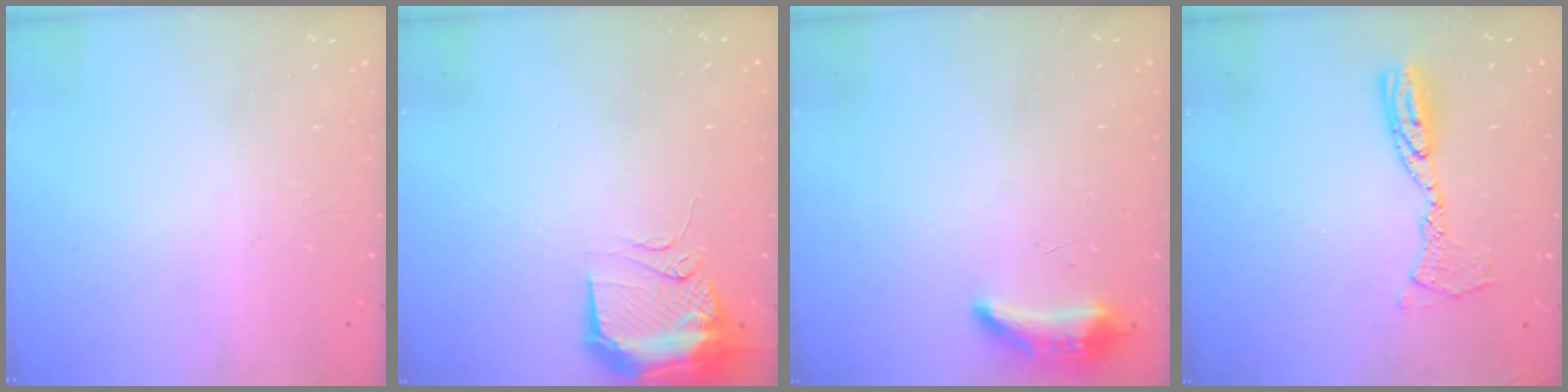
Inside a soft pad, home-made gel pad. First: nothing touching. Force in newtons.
{"total": 14.7, "press": 10.7, "slide": 10.1}
{"total": 8.7, "press": 8.5, "slide": 2.0}
{"total": 10.3, "press": 10.3, "slide": 1.0}